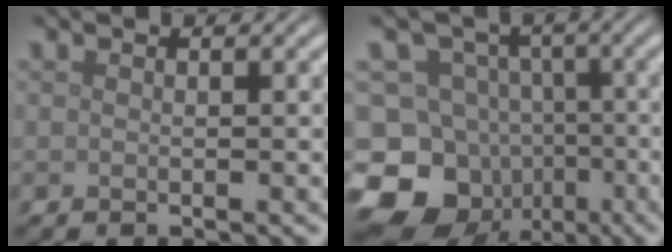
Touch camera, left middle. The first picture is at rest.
{"total": 17.2, "force": [-8.2, 14.0, 5.7], "torque": [-0.131, -0.021, -0.143]}